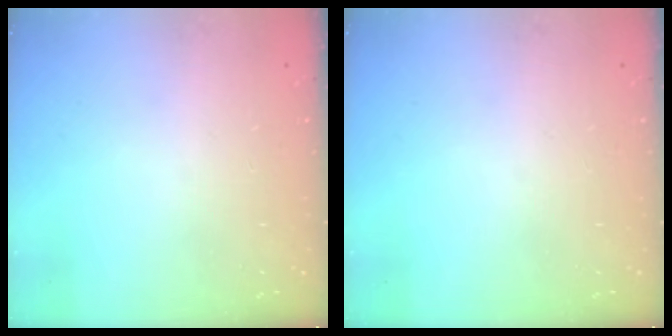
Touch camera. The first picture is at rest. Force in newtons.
{"total": 0.0}